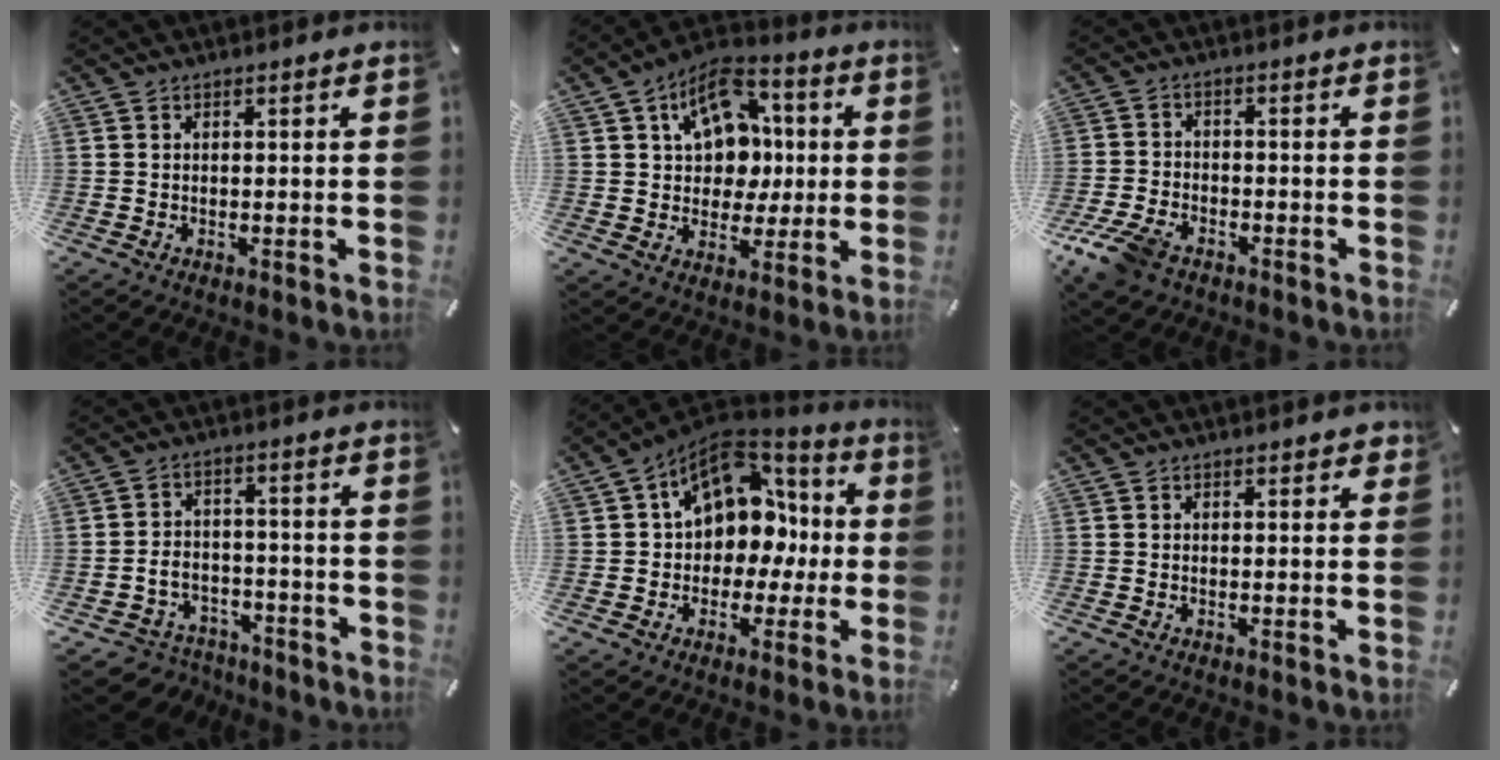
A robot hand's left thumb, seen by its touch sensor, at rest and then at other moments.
{"total": 14.0, "force": [3.9, 11.4, 7.1], "torque": [-0.111, -0.010, 0.078]}
{"total": 7.4, "force": [-4.8, 4.2, 3.7], "torque": [-0.089, 0.016, -0.094]}
{"total": 6.0, "force": [-2.7, 5.2, 1.4], "torque": [-0.040, 0.015, -0.051]}
{"total": 15.8, "force": [5.1, 11.7, 9.2], "torque": [-0.145, -0.034, 0.095]}
{"total": 1.1, "force": [0.8, 0.6, 0.4], "torque": [0.007, -0.005, 0.012]}